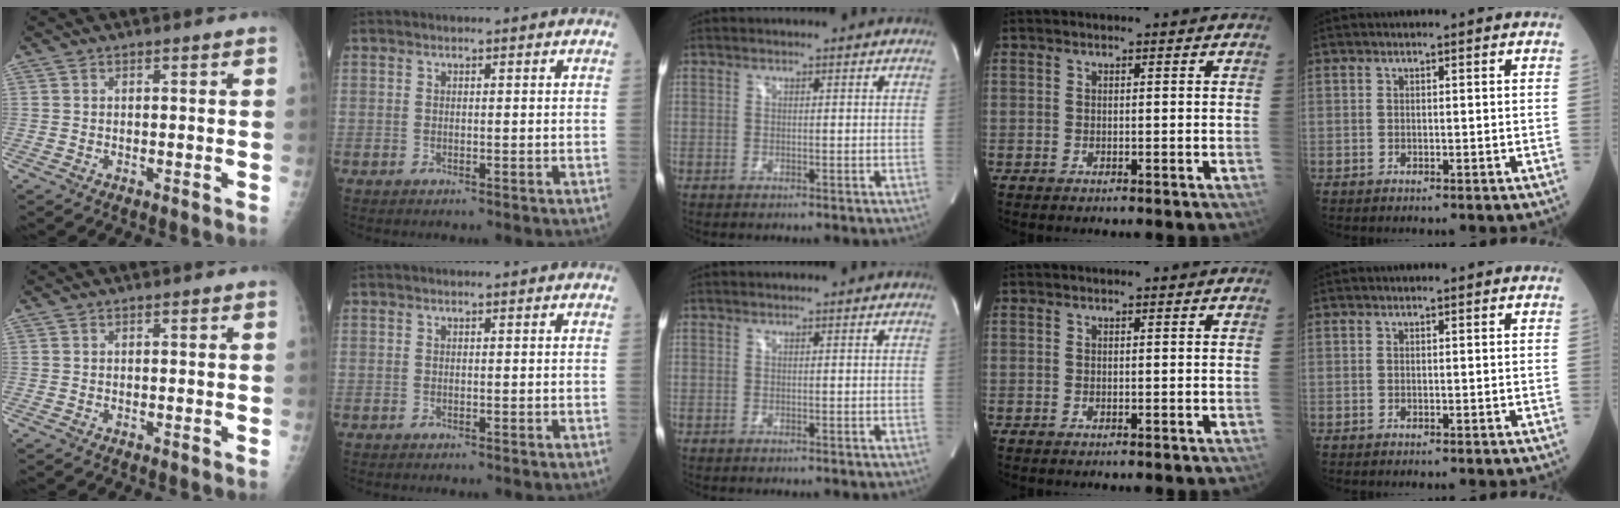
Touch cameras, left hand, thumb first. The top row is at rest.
{}